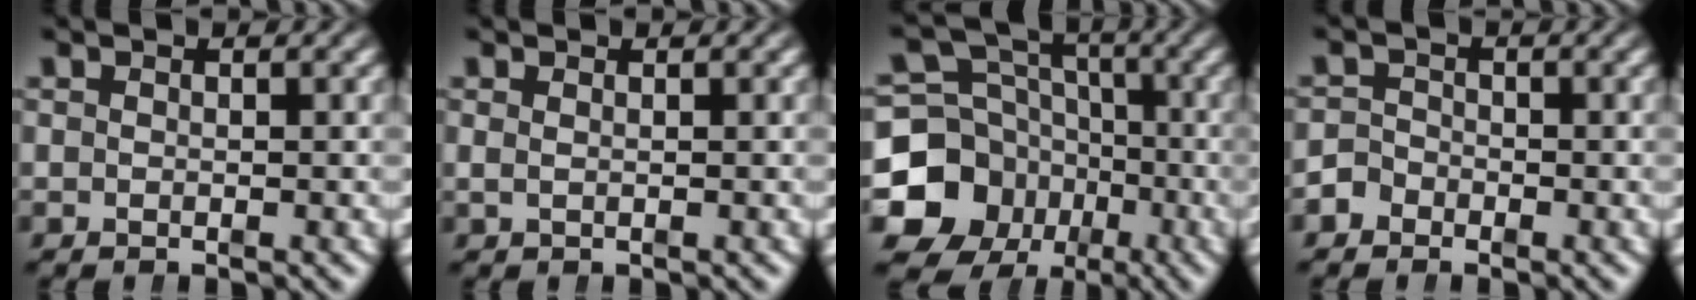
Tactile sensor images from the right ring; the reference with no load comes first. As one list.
[{"total": 0.6, "force": [0.3, -0.2, 0.4], "torque": [-0.005, -0.002, 0.009]}, {"total": 16.8, "force": [-4.3, 15.0, 6.3], "torque": [-0.134, -0.075, -0.065]}, {"total": 1.9, "force": [-1.4, 1.4, 0.2], "torque": [-0.006, -0.007, -0.028]}]